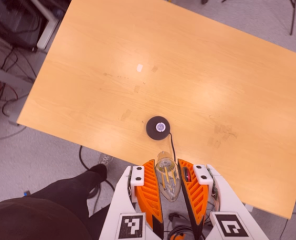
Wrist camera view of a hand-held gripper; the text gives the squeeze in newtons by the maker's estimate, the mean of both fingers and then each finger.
{"total": 14.5, "left": 16.8, "right": 12.2}